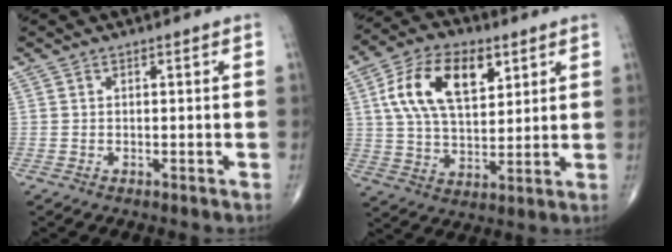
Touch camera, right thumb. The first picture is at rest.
{"total": 15.6, "force": [5.7, 8.6, 11.8], "torque": [-0.196, -0.006, 0.104]}